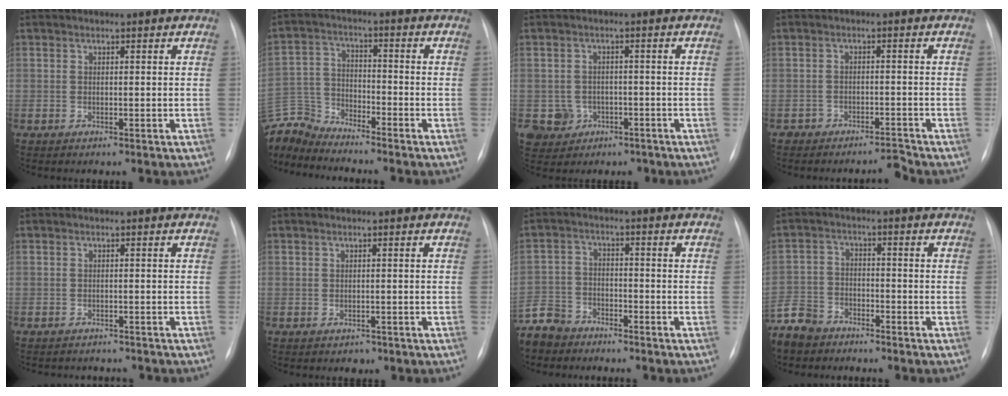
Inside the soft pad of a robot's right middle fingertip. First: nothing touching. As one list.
[{"total": 9.0, "force": [-9.0, 0.4, 0.2], "torque": [-0.015, 0.011, -0.179]}, {"total": 5.1, "force": [-2.0, 4.7, 0.2], "torque": [-0.004, 0.013, -0.025]}, {"total": 2.4, "force": [-2.3, 0.0, -0.5], "torque": [0.018, -0.005, -0.037]}, {"total": 4.6, "force": [-4.3, 1.4, 0.5], "torque": [-0.001, 0.000, -0.052]}, {"total": 1.1, "force": [-0.8, 0.7, 0.0], "torque": [-0.004, 0.002, -0.010]}, {"total": 9.1, "force": [-8.2, 3.9, 0.5], "torque": [-0.025, 0.002, -0.160]}, {"total": 9.3, "force": [-7.7, 4.8, 1.9], "torque": [-0.056, -0.004, -0.144]}]